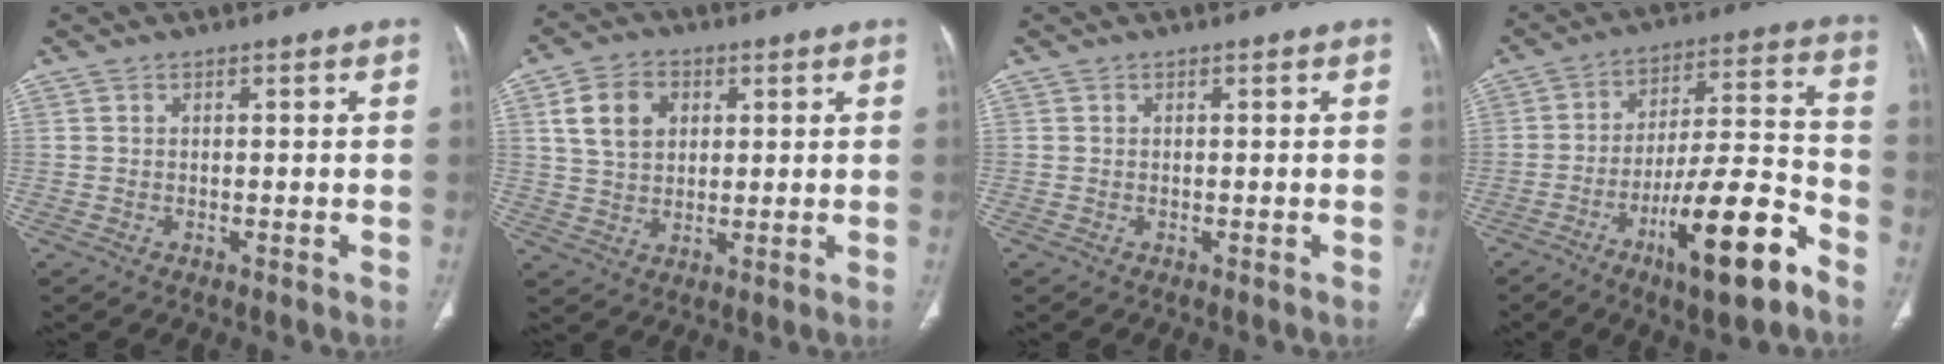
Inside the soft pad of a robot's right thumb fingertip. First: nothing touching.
{"total": 8.6, "force": [2.8, 6.4, 5.1], "torque": [-0.070, 0.000, 0.052]}
{"total": 0.0}
{"total": 17.9, "force": [-9.8, 4.0, 14.4], "torque": [-0.230, 0.062, -0.152]}